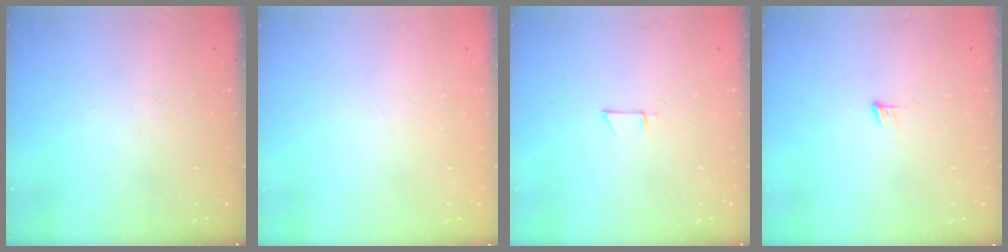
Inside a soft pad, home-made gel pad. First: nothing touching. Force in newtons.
{"total": 0.9, "press": 0.9, "slide": 0.0}
{"total": 3.5, "press": 3.4, "slide": 0.4}
{"total": 3.3, "press": 3.3, "slide": 0.2}